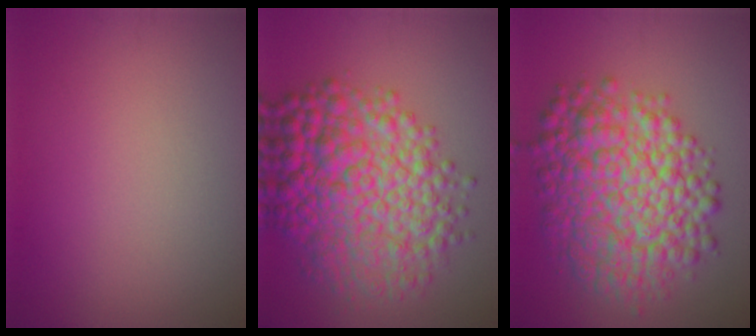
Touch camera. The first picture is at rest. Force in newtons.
{"total": 10.1, "press": 10.1, "slide": 0.1}
{"total": 10.0, "press": 10.0, "slide": 0.1}